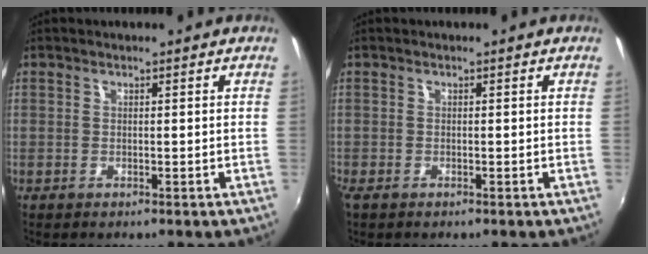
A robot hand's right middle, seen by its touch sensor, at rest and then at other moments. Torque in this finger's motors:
{"motor_torque": [0.83, -0.61, 0.19, 0.09]}